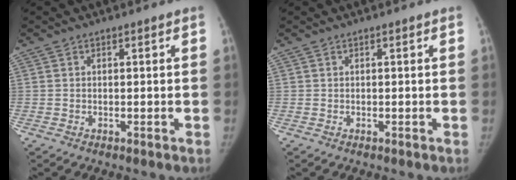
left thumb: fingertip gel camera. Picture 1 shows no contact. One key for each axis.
{"total": 0.0}